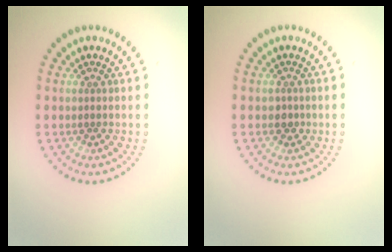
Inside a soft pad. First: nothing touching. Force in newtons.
{"total": 1.0, "press": 0.8, "slide": 0.5}